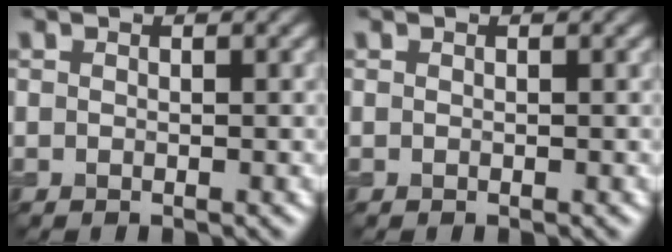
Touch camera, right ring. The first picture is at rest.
{"total": 0.0}